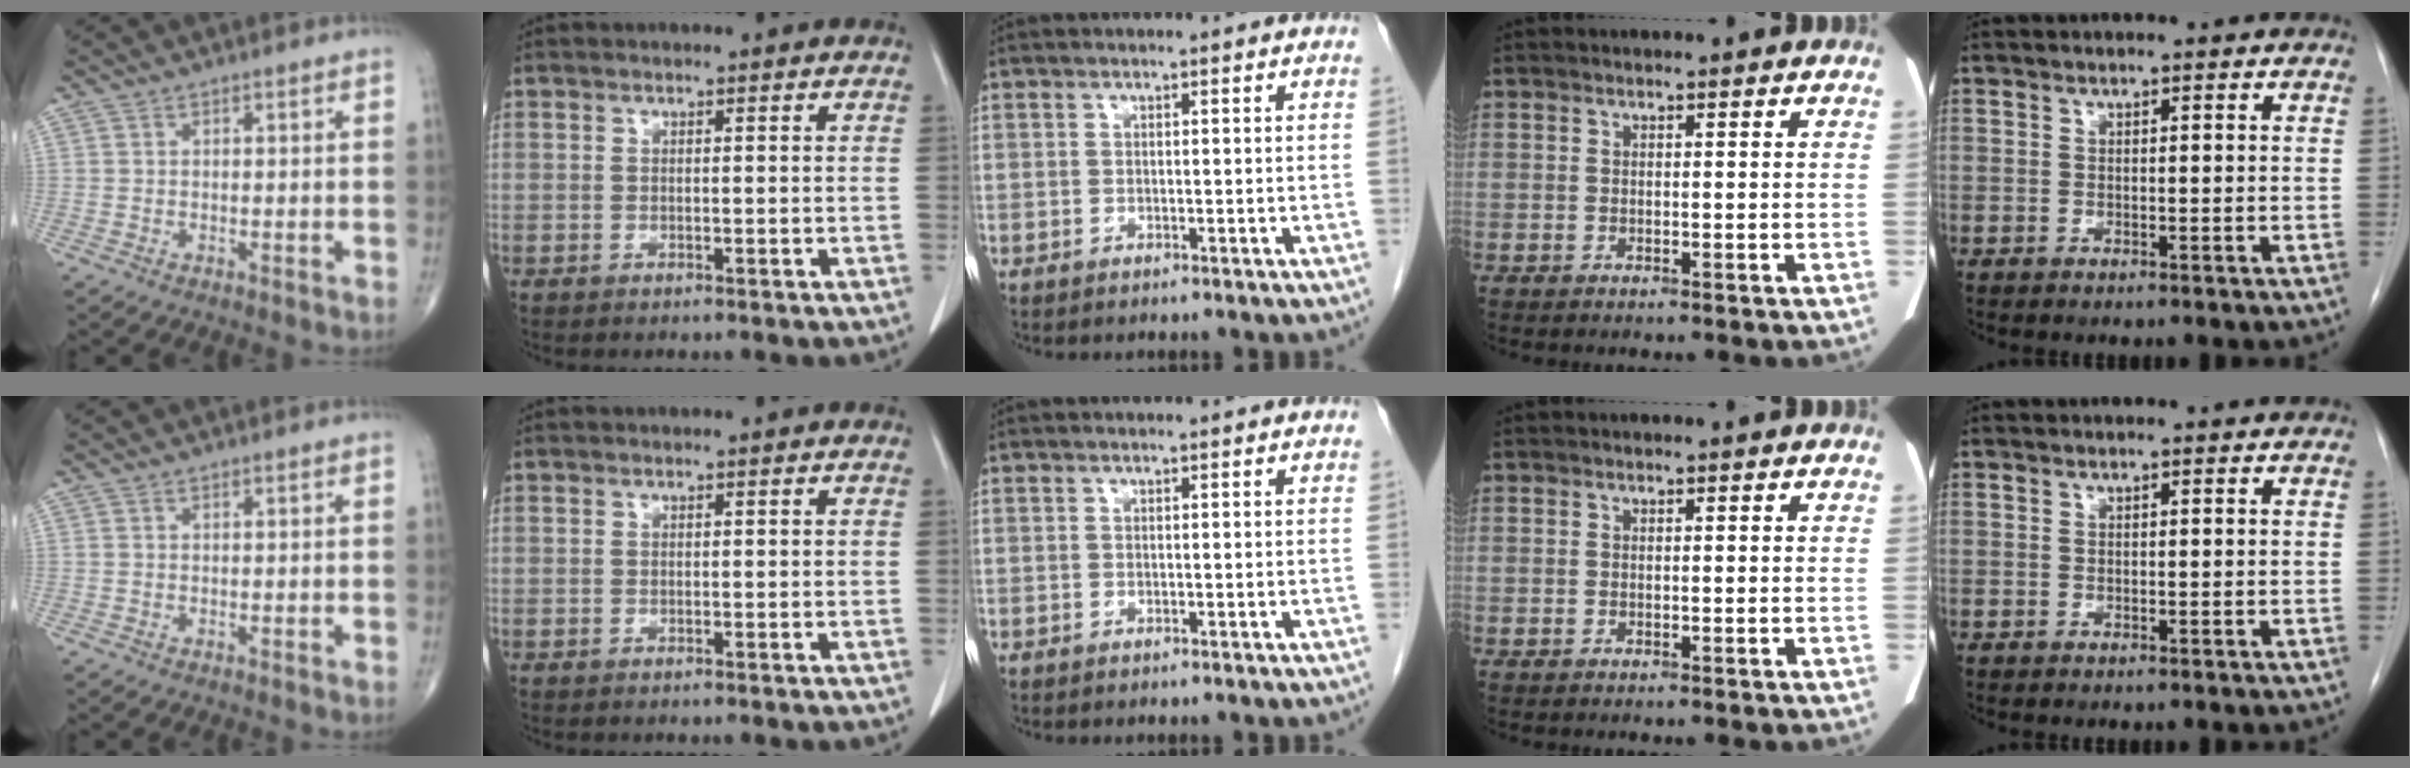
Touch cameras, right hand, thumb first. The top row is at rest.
{}